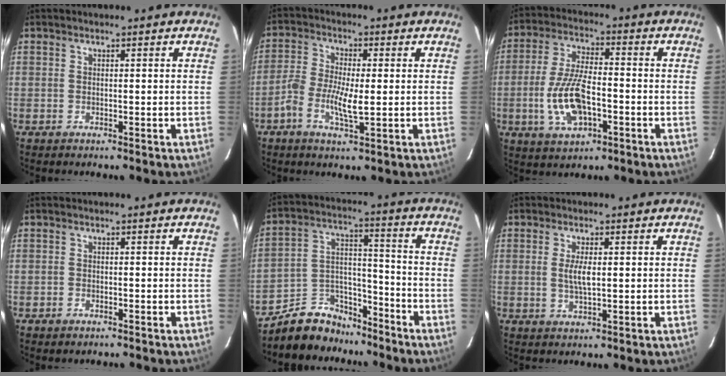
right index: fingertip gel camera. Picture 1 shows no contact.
{"total": 6.5, "force": [-1.4, 2.0, 6.1], "torque": [-0.129, 0.003, -0.034]}
{"total": 12.0, "force": [-3.4, 5.3, 10.3], "torque": [-0.215, -0.002, -0.058]}
{"total": 1.0, "force": [-0.8, 0.6, 0.3], "torque": [-0.012, 0.001, -0.011]}
{"total": 11.7, "force": [-9.5, 6.3, 2.6], "torque": [-0.056, 0.058, -0.155]}
{"total": 3.5, "force": [0.3, 1.1, 3.3], "torque": [-0.065, -0.004, 0.007]}